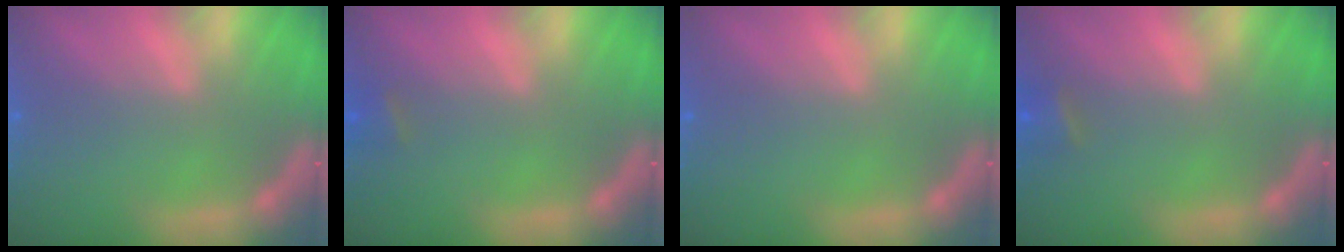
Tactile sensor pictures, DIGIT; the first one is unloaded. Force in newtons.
{"total": 1.4}
{"total": 0.0}
{"total": 1.9}